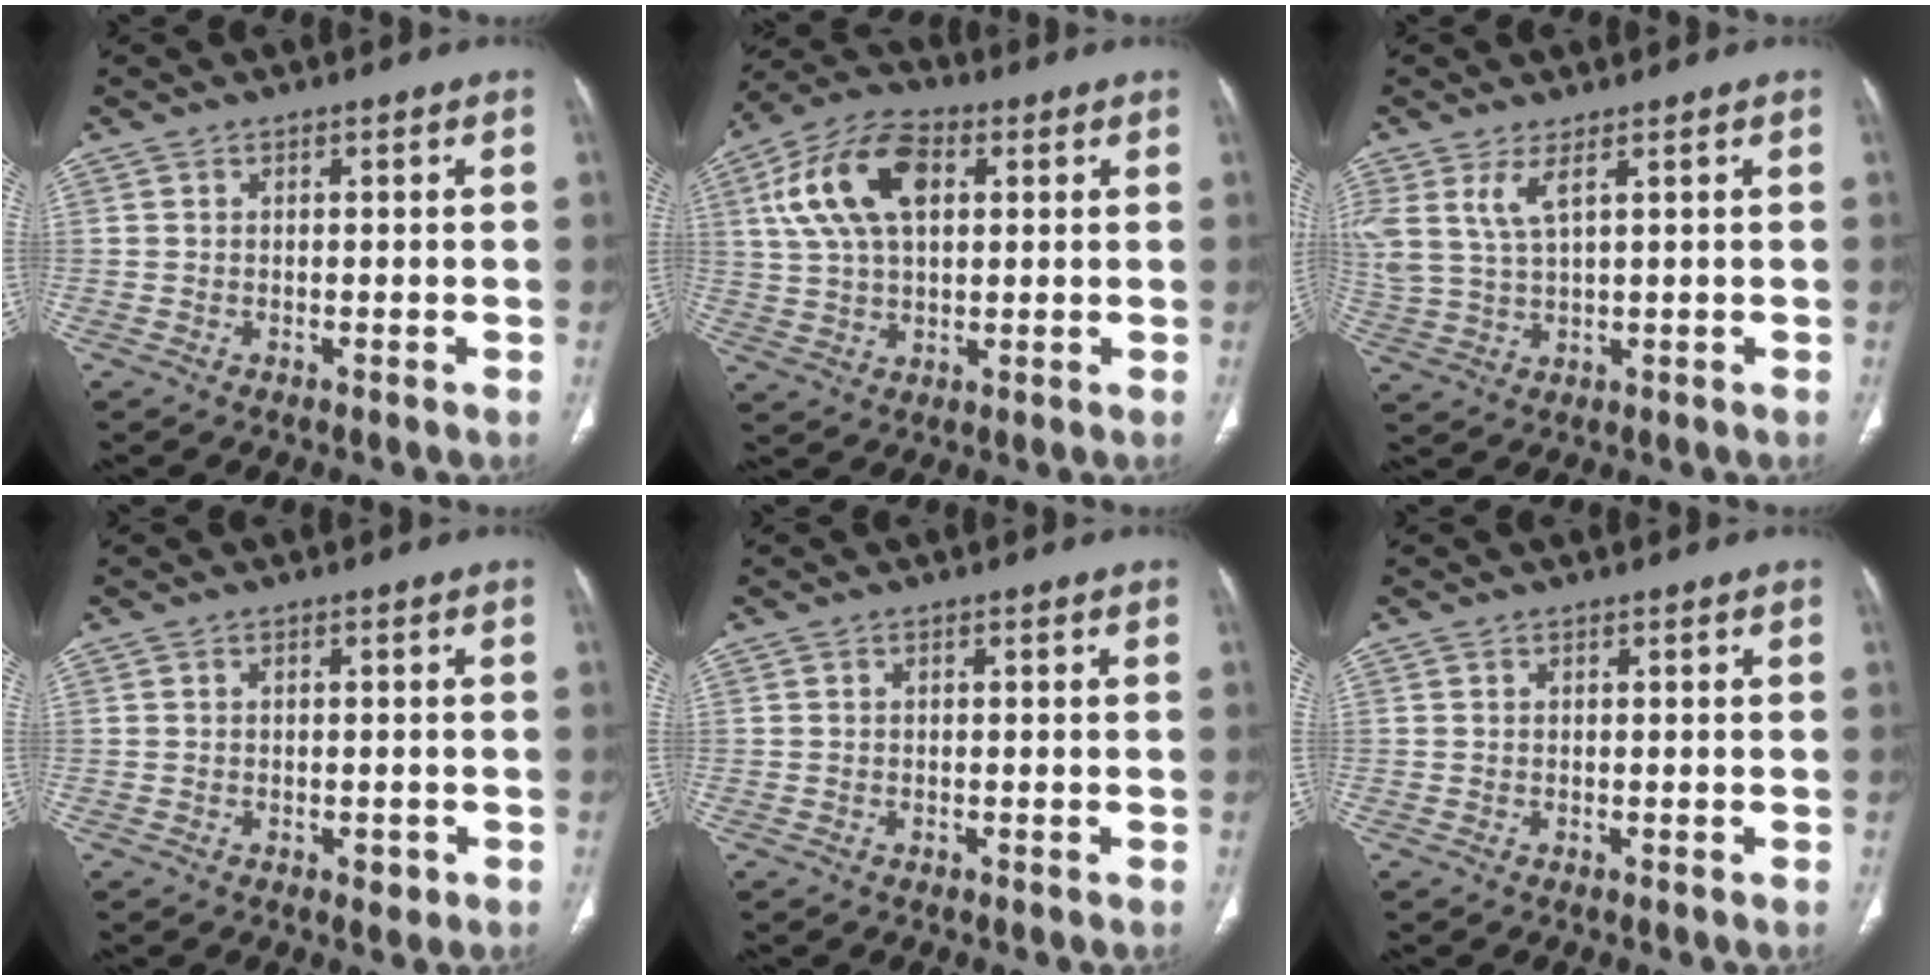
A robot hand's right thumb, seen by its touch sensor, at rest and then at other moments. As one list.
[{"total": 15.0, "force": [4.3, 8.6, 11.4], "torque": [-0.217, 0.013, 0.077]}, {"total": 6.6, "force": [3.3, 2.2, 5.3], "torque": [-0.132, -0.013, 0.079]}, {"total": 1.6, "force": [-0.5, 1.0, 1.2], "torque": [-0.014, 0.002, -0.003]}, {"total": 0.0}, {"total": 0.0}]